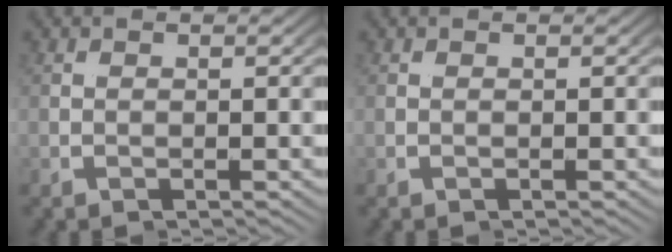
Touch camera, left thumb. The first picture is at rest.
{"total": 0.0}